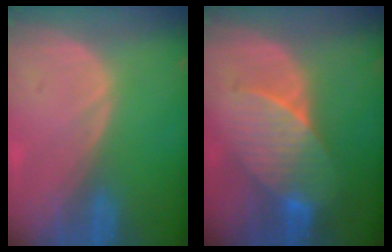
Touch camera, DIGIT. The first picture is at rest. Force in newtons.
{"total": 7.2, "press": 7.1, "slide": 1.1}